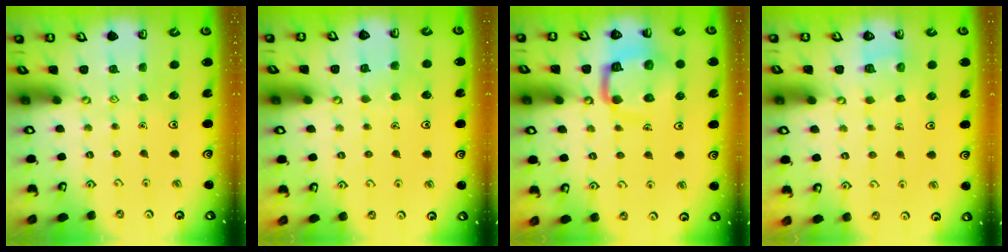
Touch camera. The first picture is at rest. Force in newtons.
{"total": 4.2, "press": 4.2, "slide": 0.3}
{"total": 11.8, "press": 11.7, "slide": 1.3}
{"total": 5.5, "press": 5.4, "slide": 0.5}